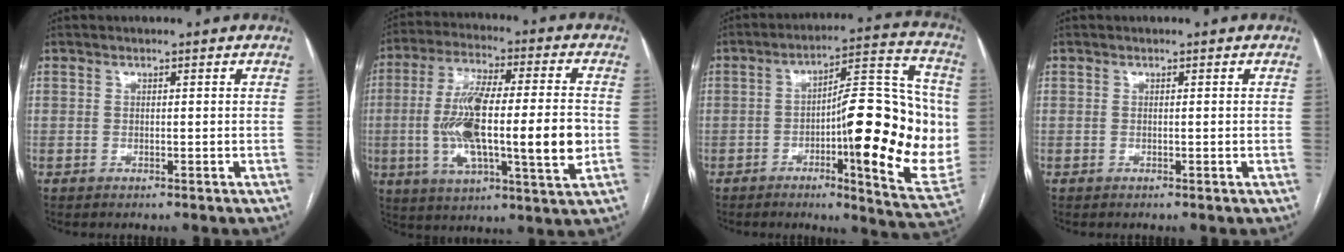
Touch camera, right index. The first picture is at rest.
{"total": 19.0, "force": [-2.1, 3.2, 18.6], "torque": [-0.337, 0.002, -0.035]}
{"total": 21.1, "force": [-1.9, 4.1, 20.6], "torque": [-0.256, 0.021, -0.023]}
{"total": 0.0}